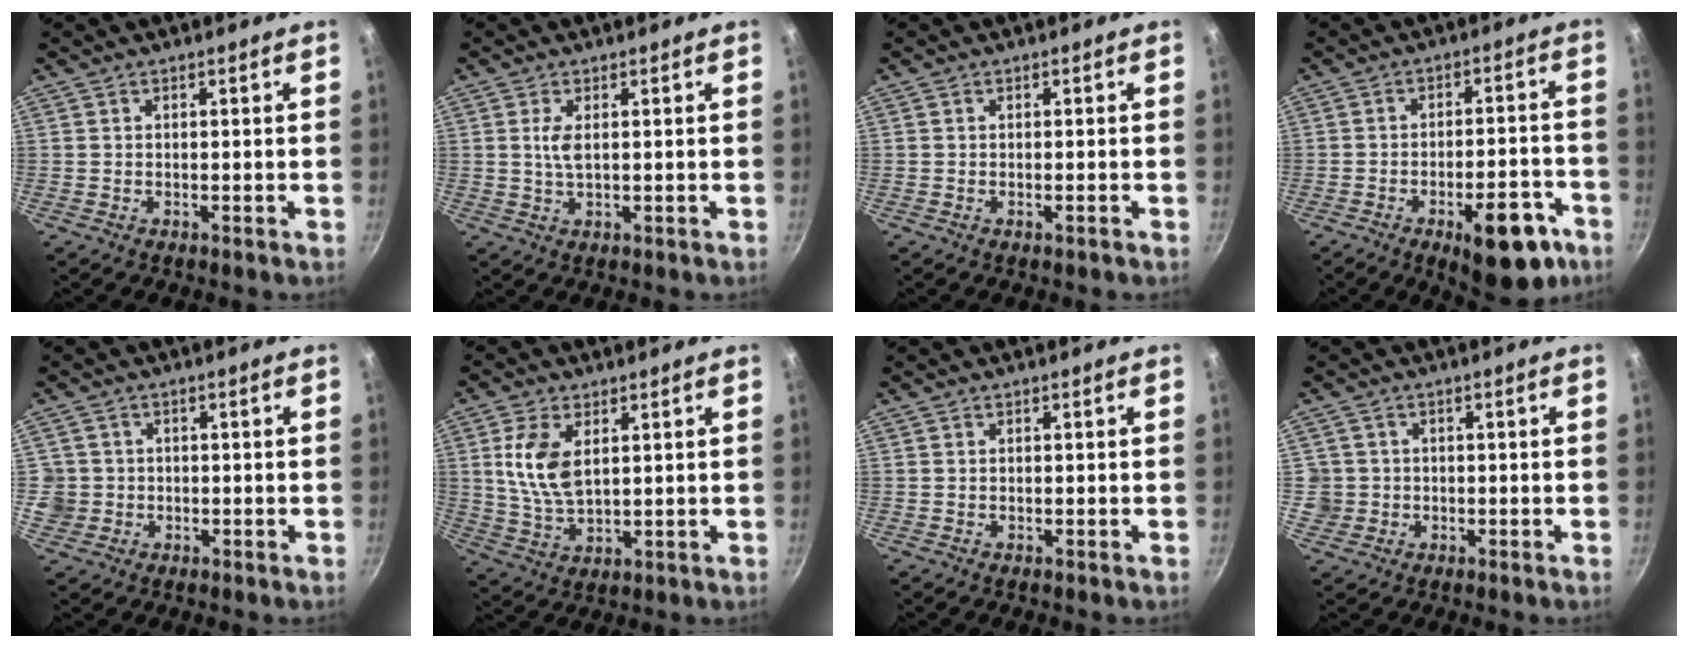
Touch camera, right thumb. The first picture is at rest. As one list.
[{"total": 2.9, "force": [0.7, 1.1, 2.6], "torque": [-0.053, -0.003, 0.014]}, {"total": 0.7, "force": [-0.4, 0.1, 0.6], "torque": [-0.013, 0.003, -0.008]}, {"total": 14.0, "force": [-7.0, 5.8, 10.6], "torque": [-0.100, 0.043, -0.084]}, {"total": 4.6, "force": [-0.3, 4.5, 0.9], "torque": [-0.004, 0.014, -0.001]}, {"total": 9.3, "force": [2.6, 5.0, 7.4], "torque": [-0.146, -0.015, 0.054]}, {"total": 0.0}, {"total": 4.0, "force": [-0.2, 3.9, 0.6], "torque": [0.005, 0.014, 0.002]}]